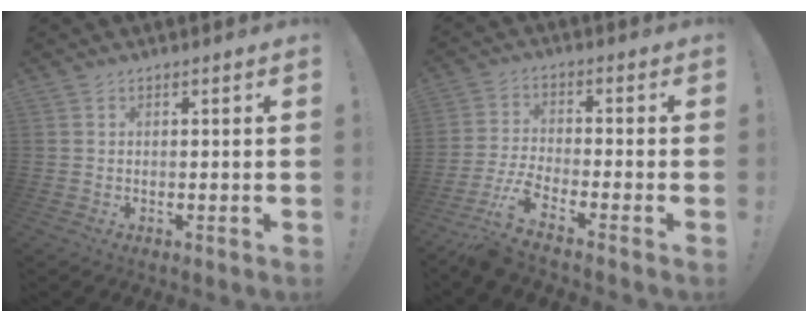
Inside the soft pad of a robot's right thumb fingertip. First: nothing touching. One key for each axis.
{"total": 7.8, "fx": -5.5, "fy": 1.7, "fz": 5.2, "tx": -0.119, "ty": 0.005, "tz": -0.108}